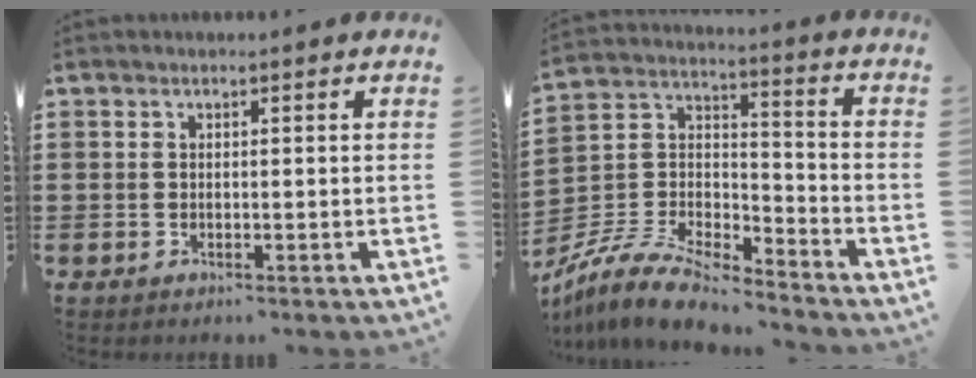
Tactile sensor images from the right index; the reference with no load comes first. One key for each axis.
{"total": 9.2, "fx": -8.5, "fy": 1.7, "fz": 3.1, "tx": -0.077, "ty": 0.008, "tz": -0.173}